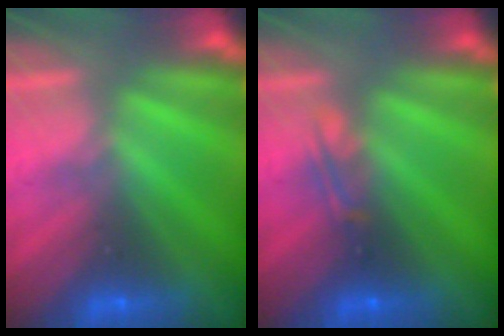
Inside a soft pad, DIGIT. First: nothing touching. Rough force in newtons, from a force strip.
{"total": 2.3}